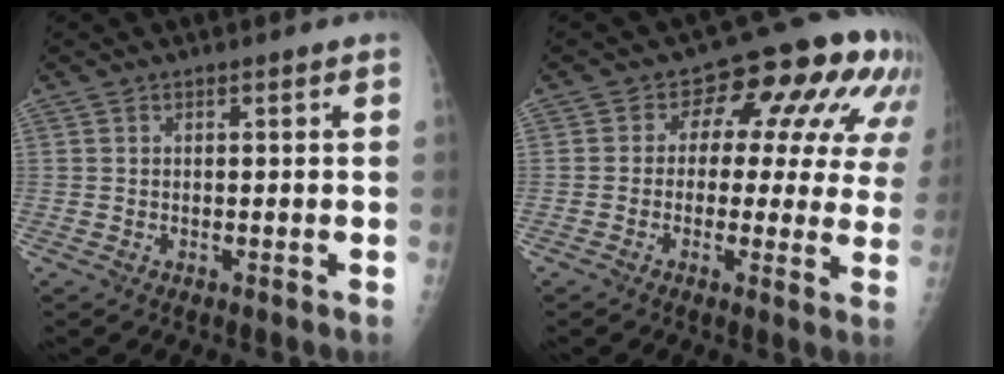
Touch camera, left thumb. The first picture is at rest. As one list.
[{"total": 15.5, "force": [5.0, 9.1, 11.5], "torque": [-0.089, 0.017, 0.048]}]